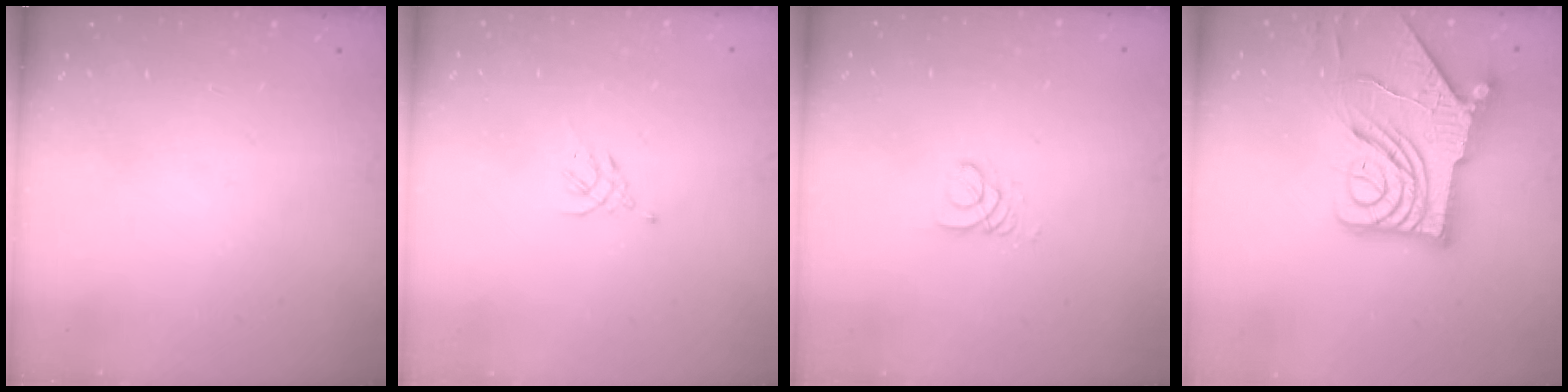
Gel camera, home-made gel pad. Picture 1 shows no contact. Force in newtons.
{"total": 1.9, "press": 1.8, "slide": 0.5}
{"total": 2.6, "press": 2.6, "slide": 0.2}
{"total": 16.1, "press": 16.0, "slide": 1.9}